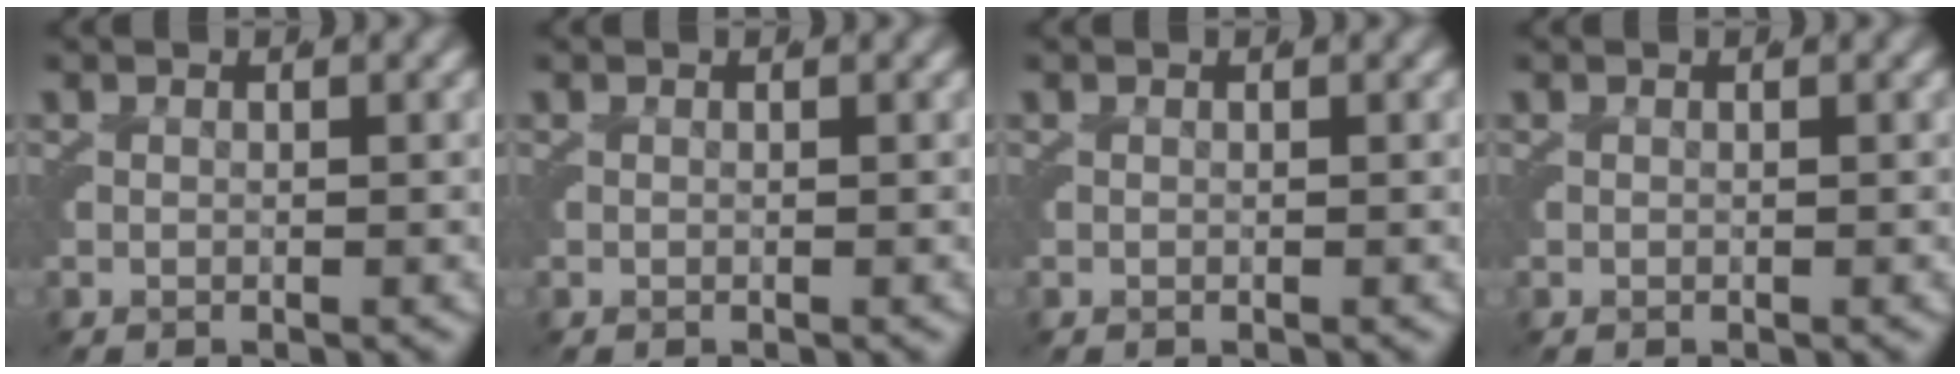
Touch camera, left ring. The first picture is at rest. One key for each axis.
{"total": 0.0}
{"total": 0.0}
{"total": 0.0}